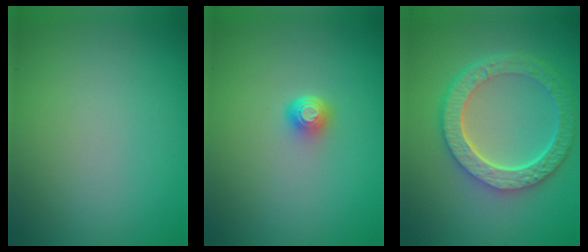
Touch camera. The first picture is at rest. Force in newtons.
{"total": 1.7, "press": 1.2, "slide": 1.2}
{"total": 6.4, "press": 4.8, "slide": 4.3}